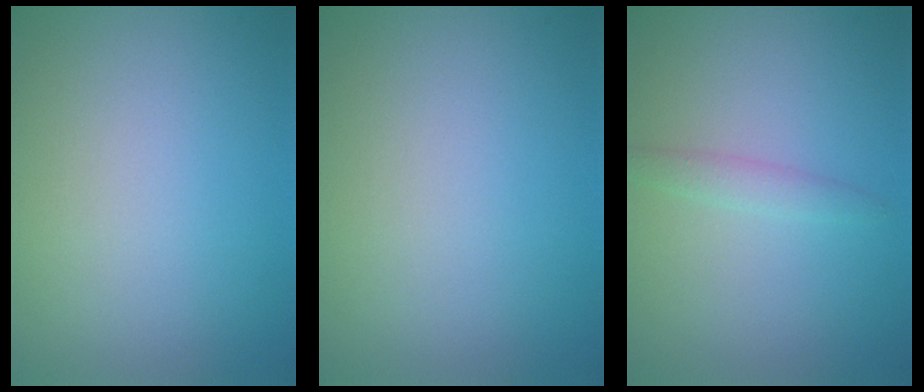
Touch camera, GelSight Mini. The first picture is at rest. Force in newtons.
{"total": 0.0}
{"total": 1.3, "press": 1.3, "slide": 0.1}